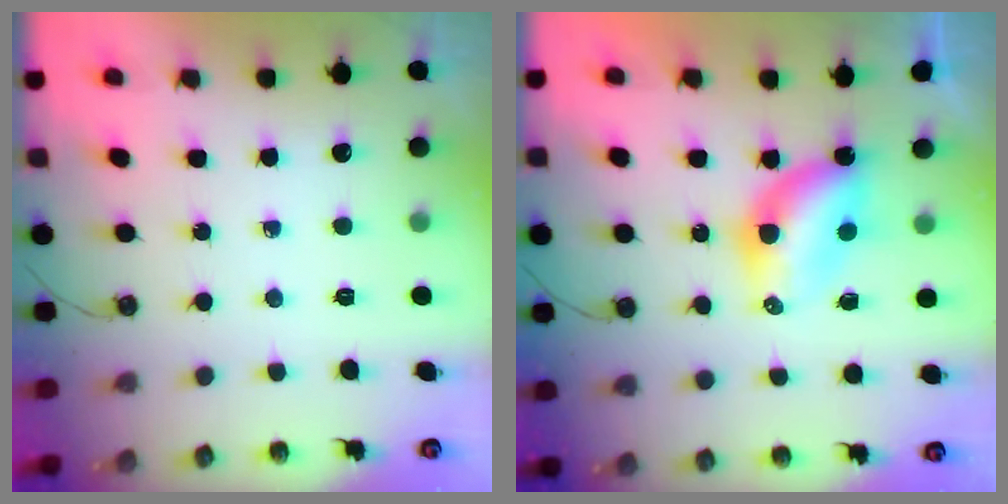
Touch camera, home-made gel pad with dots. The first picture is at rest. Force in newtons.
{"total": 6.1, "press": 6.1, "slide": 0.1}